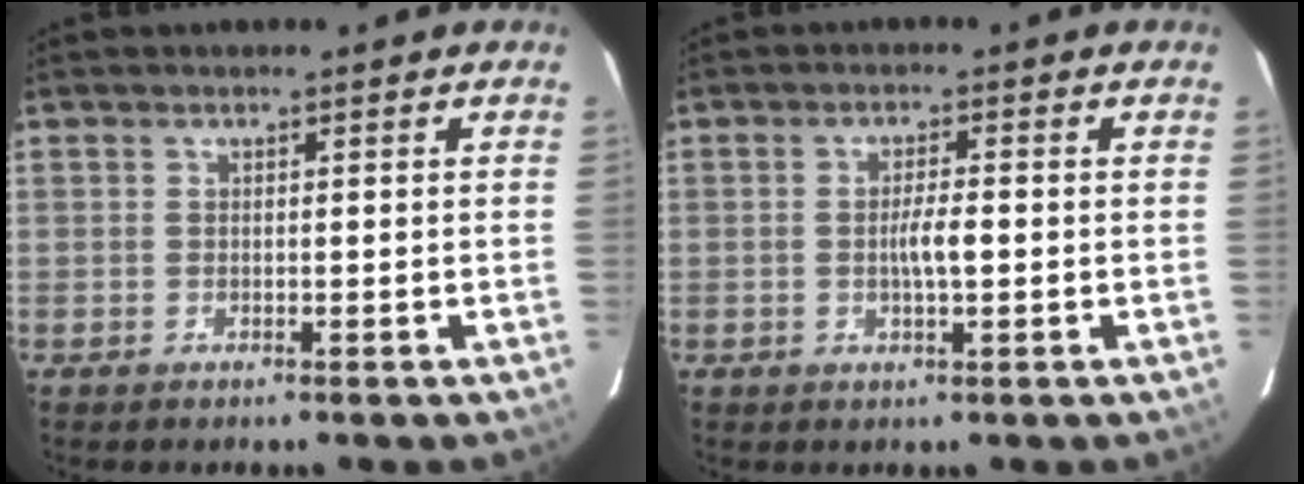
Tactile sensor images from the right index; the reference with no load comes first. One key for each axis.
{"total": 3.2, "fx": -0.4, "fy": 0.4, "fz": 3.2, "tx": -0.059, "ty": 0.000, "tz": -0.008}